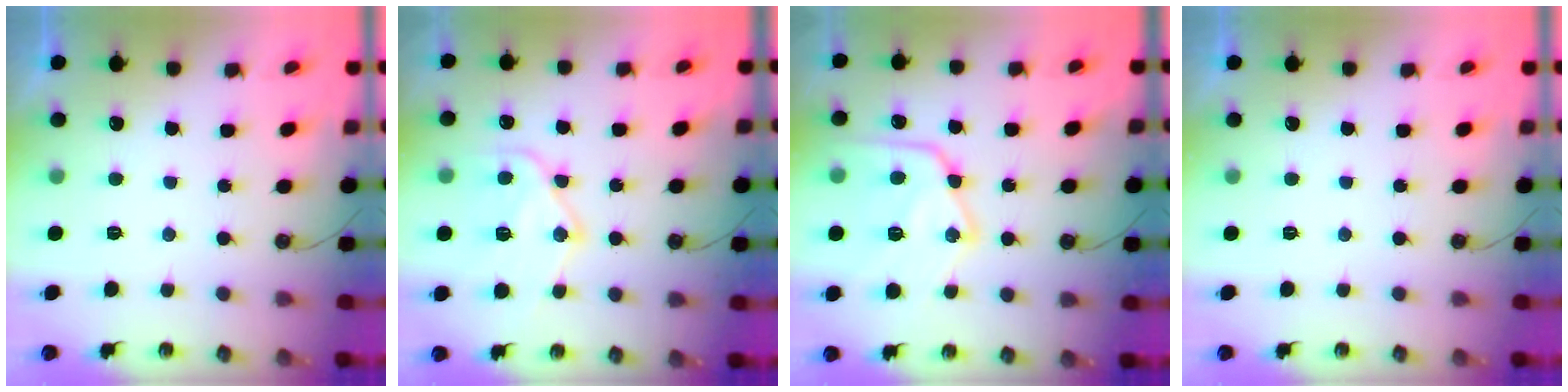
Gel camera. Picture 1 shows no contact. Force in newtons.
{"total": 15.6, "press": 15.6, "slide": 1.2}
{"total": 18.0, "press": 17.9, "slide": 1.8}
{"total": 0.0}